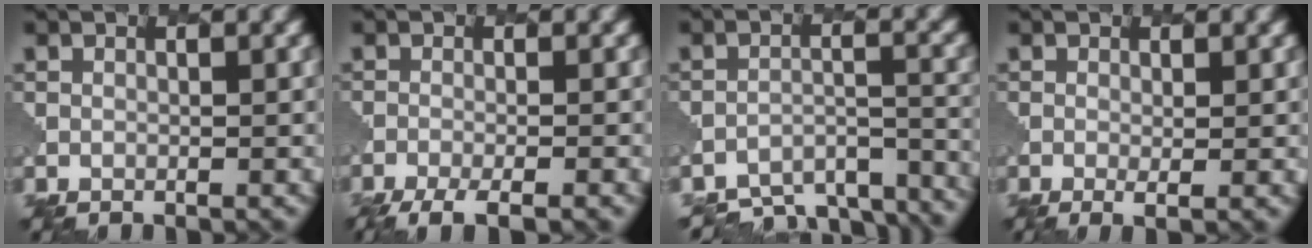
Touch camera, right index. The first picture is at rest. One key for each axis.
{"total": 5.4, "fx": -3.7, "fy": 1.2, "fz": 3.7, "tx": -0.056, "ty": -0.011, "tz": -0.062}
{"total": 9.1, "fx": -8.4, "fy": 2.6, "fz": 2.3, "tx": -0.033, "ty": -0.009, "tz": -0.100}
{"total": 1.6, "fx": 0.0, "fy": 0.3, "fz": 1.6, "tx": -0.028, "ty": -0.008, "tz": 0.003}